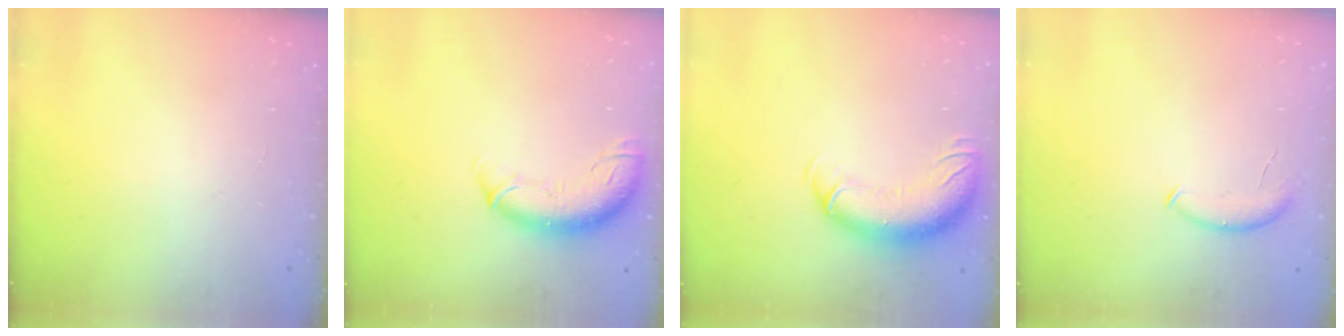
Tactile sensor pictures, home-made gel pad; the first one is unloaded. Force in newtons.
{"total": 11.5, "press": 11.2, "slide": 2.8}
{"total": 13.5, "press": 13.2, "slide": 2.9}
{"total": 6.8, "press": 6.8, "slide": 0.6}